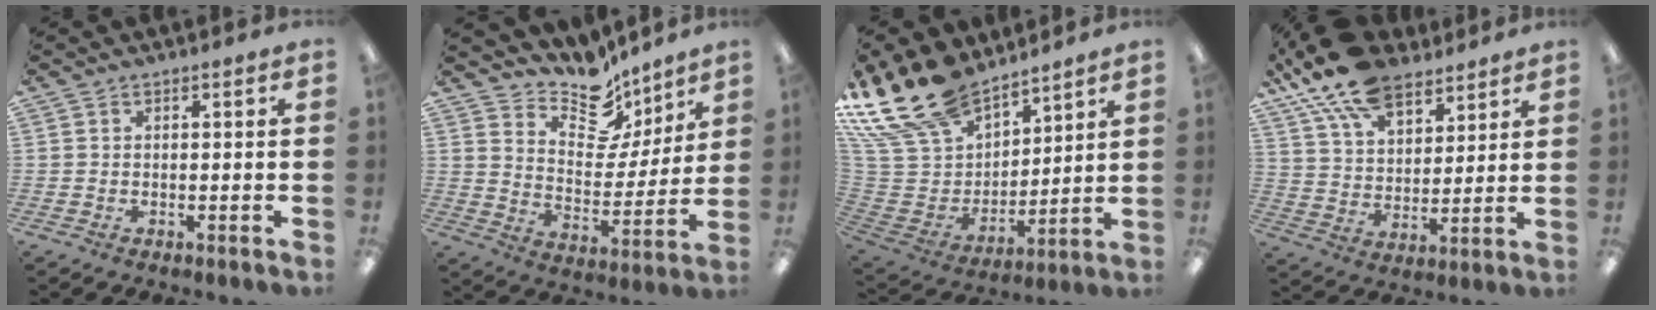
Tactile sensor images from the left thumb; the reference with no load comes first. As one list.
[{"total": 13.7, "force": [11.6, 6.1, 4.0], "torque": [-0.068, -0.100, 0.210]}, {"total": 23.3, "force": [17.9, 11.8, 9.2], "torque": [-0.223, -0.107, 0.338]}, {"total": 17.0, "force": [11.8, 8.3, 8.9], "torque": [-0.179, -0.049, 0.218]}]